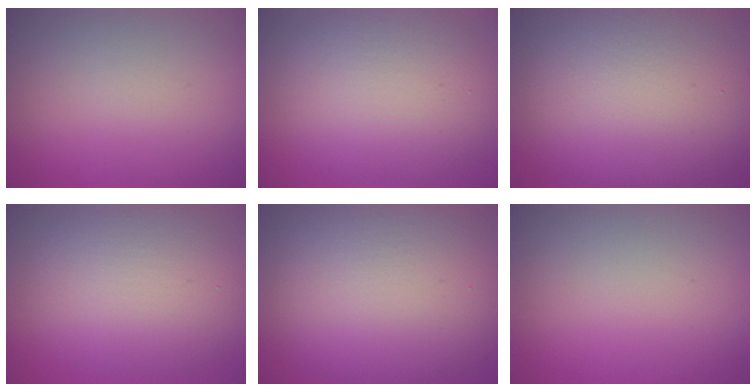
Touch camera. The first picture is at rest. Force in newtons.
{"total": 7.8, "press": 7.8, "slide": 0.4}
{"total": 12.7, "press": 12.7, "slide": 0.6}
{"total": 7.5, "press": 7.5, "slide": 0.3}
{"total": 12.0, "press": 12.0, "slide": 0.8}
{"total": 0.0}